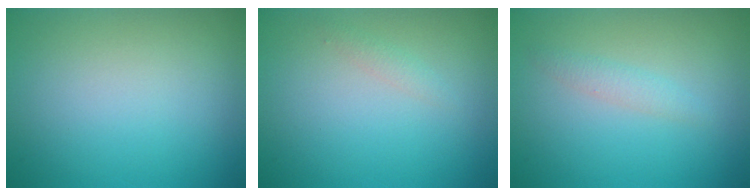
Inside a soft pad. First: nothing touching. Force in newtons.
{"total": 0.8, "press": 0.8, "slide": 0.1}
{"total": 1.3, "press": 1.3, "slide": 0.0}